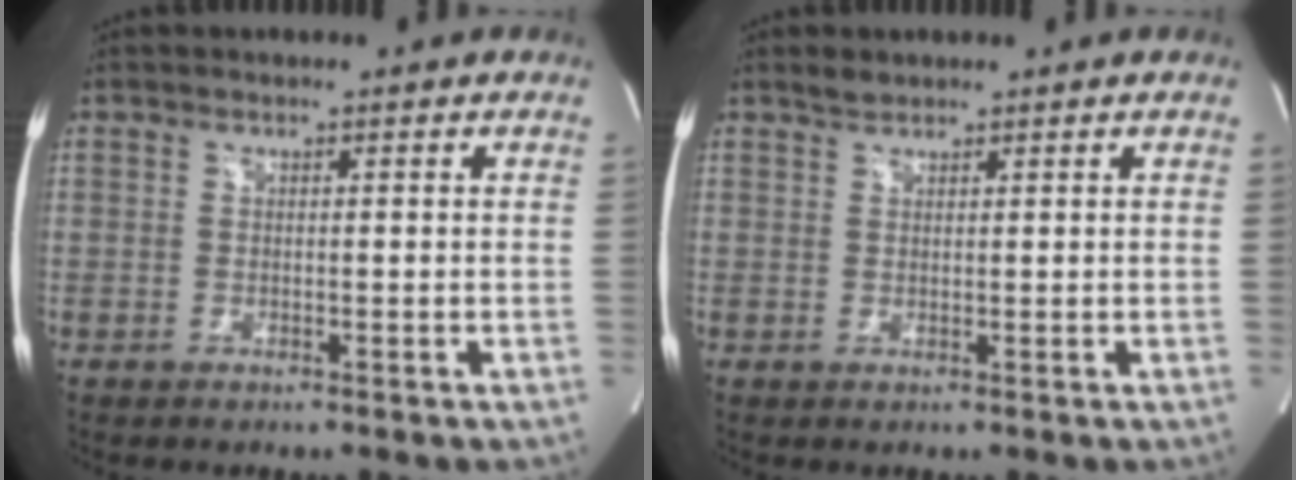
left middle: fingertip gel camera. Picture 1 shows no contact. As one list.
[{"total": 1.3, "force": [1.3, 0.3, 0.2], "torque": [-0.012, 0.003, 0.026]}]